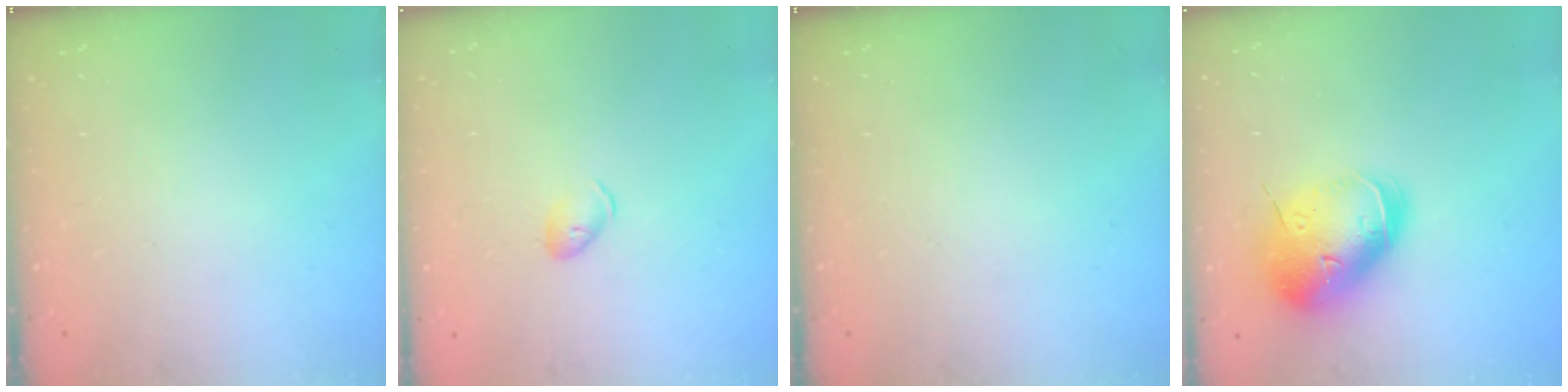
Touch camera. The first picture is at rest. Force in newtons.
{"total": 3.4, "press": 3.4, "slide": 0.6}
{"total": 0.0}
{"total": 19.8, "press": 19.6, "slide": 3.1}